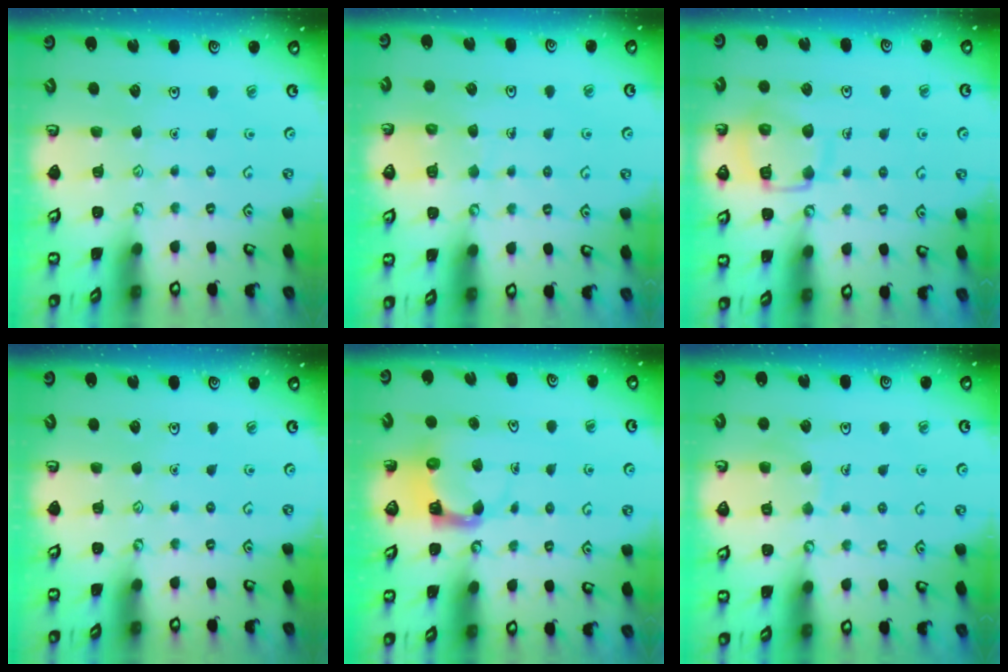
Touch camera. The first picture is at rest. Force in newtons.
{"total": 6.4, "press": 6.4, "slide": 0.5}
{"total": 13.7, "press": 13.6, "slide": 1.3}
{"total": 0.0}
{"total": 4.6, "press": 4.6, "slide": 0.1}
{"total": 6.7, "press": 6.6, "slide": 0.7}